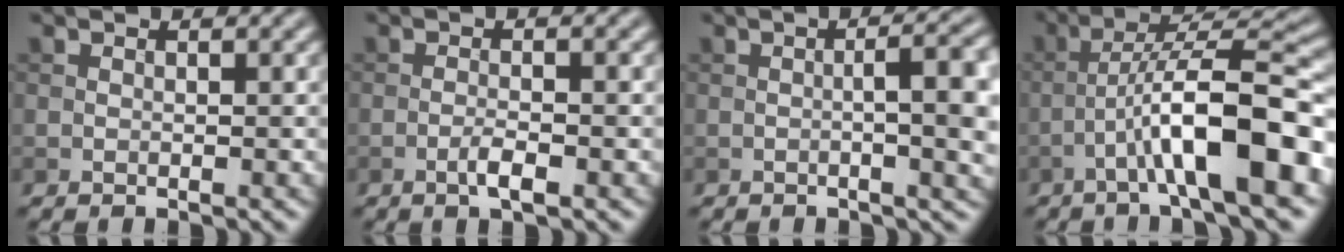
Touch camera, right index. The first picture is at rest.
{"total": 2.2, "force": [-1.0, 0.4, 2.0], "torque": [-0.037, 0.004, -0.022]}
{"total": 7.1, "force": [-0.1, 2.0, 6.9], "torque": [-0.084, 0.001, 0.000]}
{"total": 9.6, "force": [-3.5, 1.7, 8.7], "torque": [-0.135, 0.026, -0.057]}